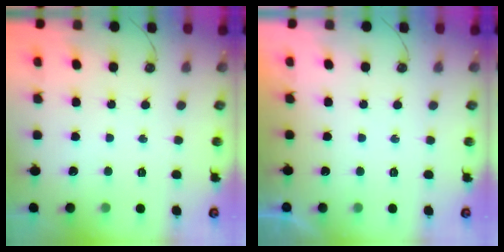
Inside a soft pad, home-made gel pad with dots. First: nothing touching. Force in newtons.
{"total": 0.0}